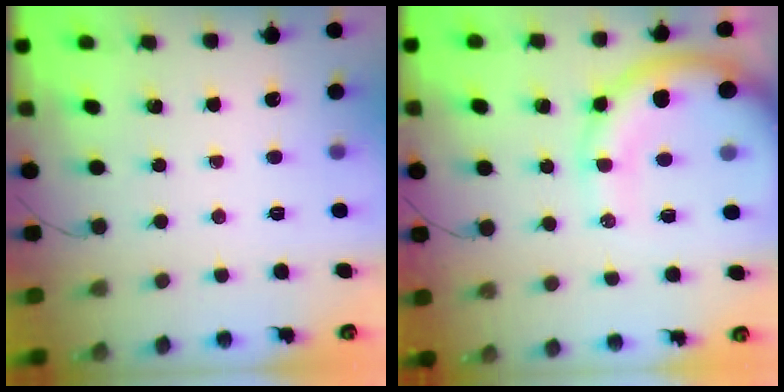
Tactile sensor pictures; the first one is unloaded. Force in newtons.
{"total": 13.4, "press": 13.1, "slide": 2.7}